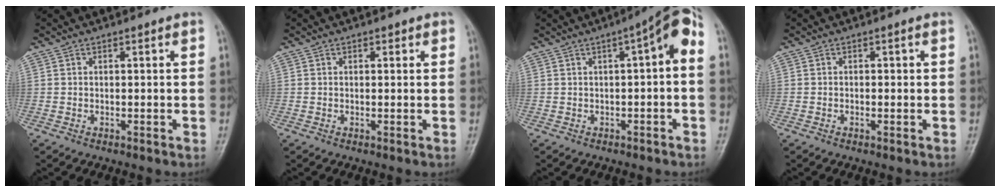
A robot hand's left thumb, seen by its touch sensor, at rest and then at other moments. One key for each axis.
{"total": 1.1, "fx": 0.4, "fy": 0.8, "fz": 0.6, "tx": 0.003, "ty": 0.001, "tz": 0.002}
{"total": 6.3, "fx": 0.2, "fy": 2.0, "fz": 6.0, "tx": -0.075, "ty": 0.036, "tz": -0.006}
{"total": 1.3, "fx": -0.2, "fy": 0.7, "fz": 1.0, "tx": -0.015, "ty": 0.009, "tz": -0.004}